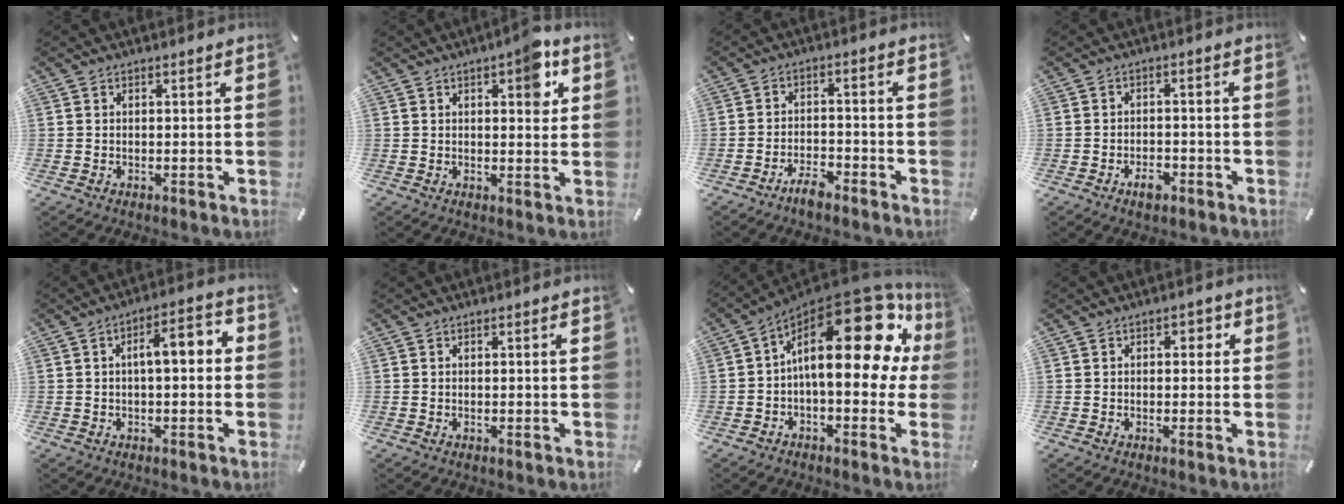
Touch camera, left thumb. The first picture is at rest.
{"total": 8.0, "force": [3.3, 3.5, 6.4], "torque": [-0.067, -0.015, 0.046]}
{"total": 4.5, "force": [-3.9, 1.1, 1.9], "torque": [-0.045, 0.016, -0.076]}
{"total": 3.7, "force": [-2.3, 2.0, 2.1], "torque": [-0.042, 0.007, -0.043]}
{"total": 7.2, "force": [0.4, 2.9, 6.6], "torque": [-0.102, 0.011, -0.002]}
{"total": 0.5, "force": [0.1, 0.0, 0.5], "torque": [-0.008, 0.001, 0.001]}
{"total": 26.2, "force": [7.8, 11.3, 22.2], "torque": [-0.360, -0.064, 0.134]}
{"total": 2.1, "force": [0.1, 1.5, 1.4], "torque": [-0.013, 0.004, -0.006]}